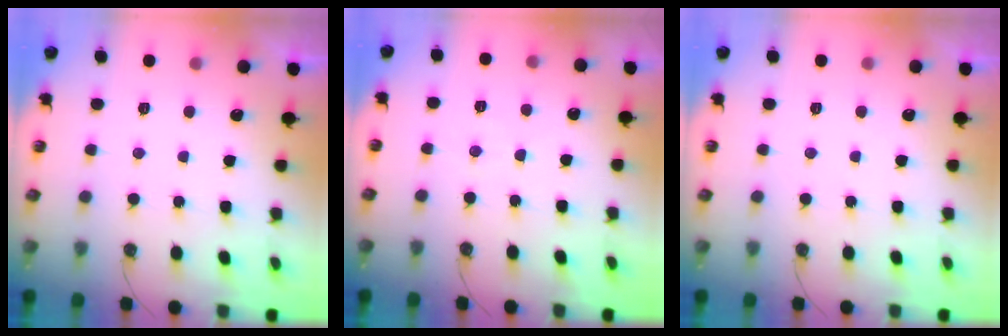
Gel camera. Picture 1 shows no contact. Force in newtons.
{"total": 3.9, "press": 3.8, "slide": 0.7}
{"total": 0.0}